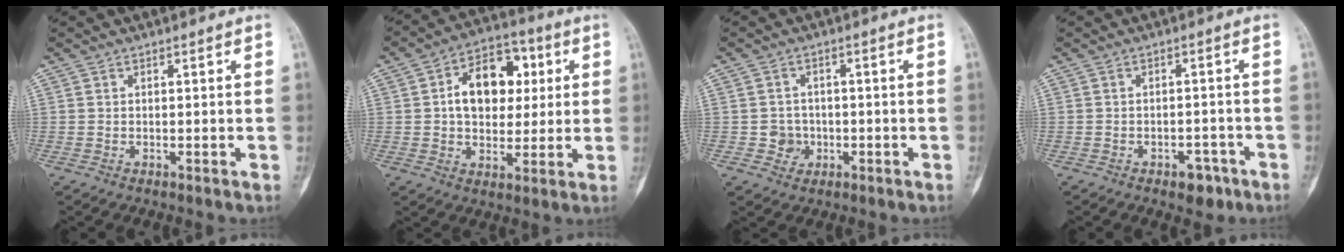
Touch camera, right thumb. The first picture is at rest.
{"total": 14.0, "force": [2.6, 9.6, 9.8], "torque": [-0.106, 0.014, 0.034]}
{"total": 3.5, "force": [-0.8, 3.3, 0.7], "torque": [0.012, 0.011, -0.013]}
{"total": 4.3, "force": [-2.5, 2.5, 2.4], "torque": [-0.014, 0.018, -0.030]}